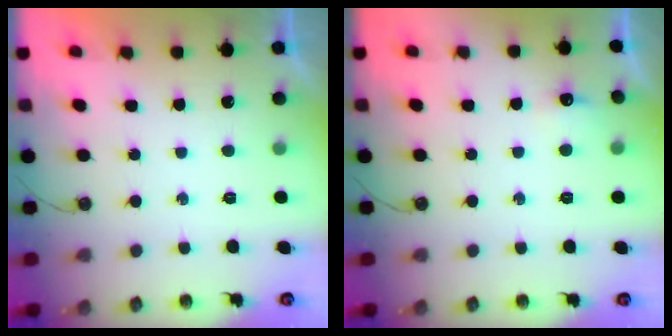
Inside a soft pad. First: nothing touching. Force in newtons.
{"total": 5.1, "press": 5.1, "slide": 0.7}